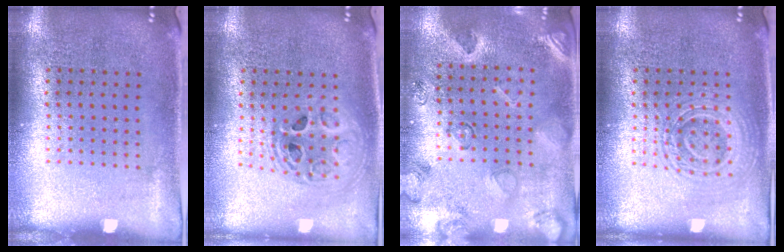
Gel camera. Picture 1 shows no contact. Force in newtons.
{"total": 1.8, "press": 1.5, "slide": 1.0}
{"total": 2.3, "press": 1.9, "slide": 1.3}
{"total": 1.8, "press": 1.7, "slide": 0.4}